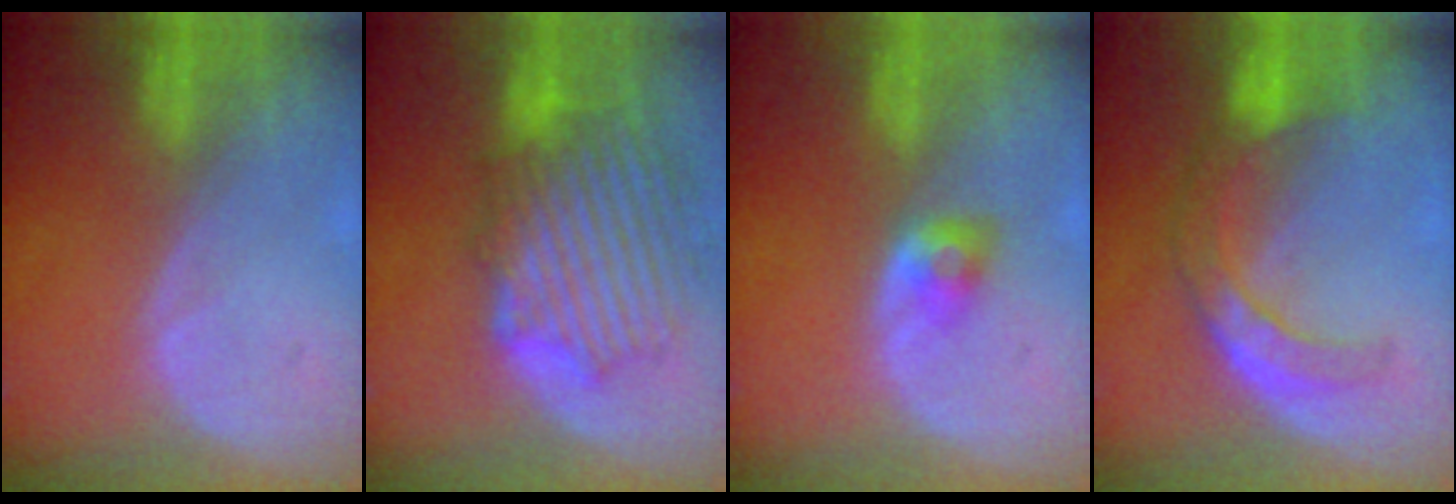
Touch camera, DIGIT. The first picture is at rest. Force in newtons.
{"total": 9.9, "press": 9.8, "slide": 1.6}
{"total": 2.8, "press": 2.4, "slide": 1.4}
{"total": 7.6, "press": 6.5, "slide": 4.0}